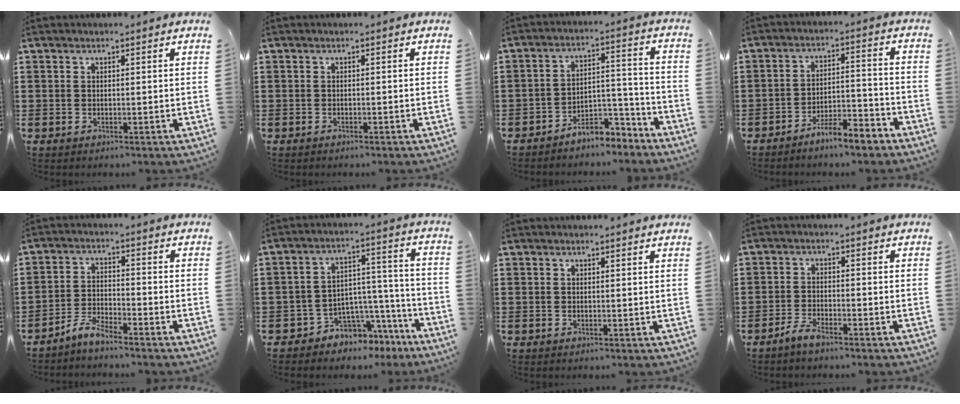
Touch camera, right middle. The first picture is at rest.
{"total": 0.6, "force": [-0.6, 0.0, 0.2], "torque": [-0.007, -0.003, -0.010]}
{"total": 6.2, "force": [-6.0, 0.9, 1.4], "torque": [-0.024, 0.015, -0.116]}
{"total": 5.7, "force": [-5.3, 0.4, 1.8], "torque": [-0.038, 0.001, -0.105]}
{"total": 4.2, "force": [-4.0, 0.3, 1.3], "torque": [-0.039, 0.003, -0.083]}
{"total": 5.6, "force": [-4.9, 2.6, 0.2], "torque": [-0.013, 0.007, -0.094]}
{"total": 0.0}
{"total": 2.8, "force": [-2.5, 0.3, 1.2], "torque": [-0.030, 0.004, -0.051]}